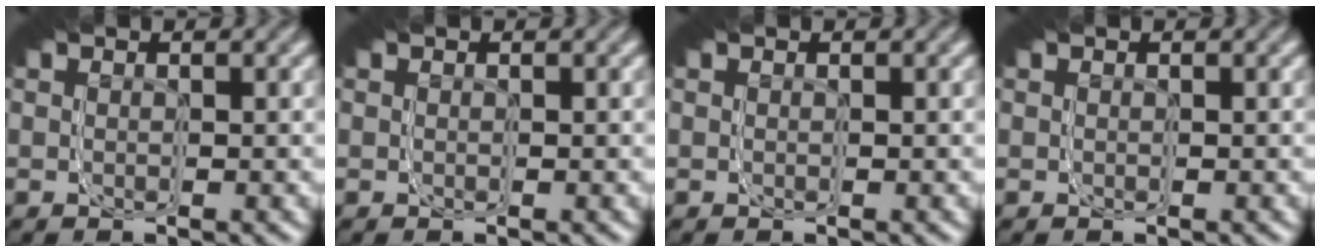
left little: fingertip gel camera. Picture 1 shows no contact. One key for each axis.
{"total": 0.0}
{"total": 0.0}
{"total": 0.0}